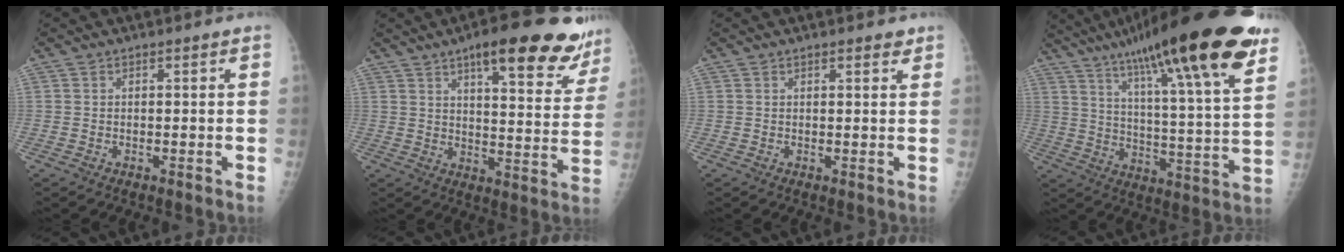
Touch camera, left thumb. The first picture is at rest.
{"total": 20.3, "force": [13.8, 5.6, 13.8], "torque": [-0.146, -0.052, 0.177]}
{"total": 2.1, "force": [1.6, 0.7, 1.2], "torque": [-0.008, -0.005, 0.017]}
{"total": 28.4, "force": [18.5, 3.9, 21.2], "torque": [-0.324, -0.044, 0.282]}